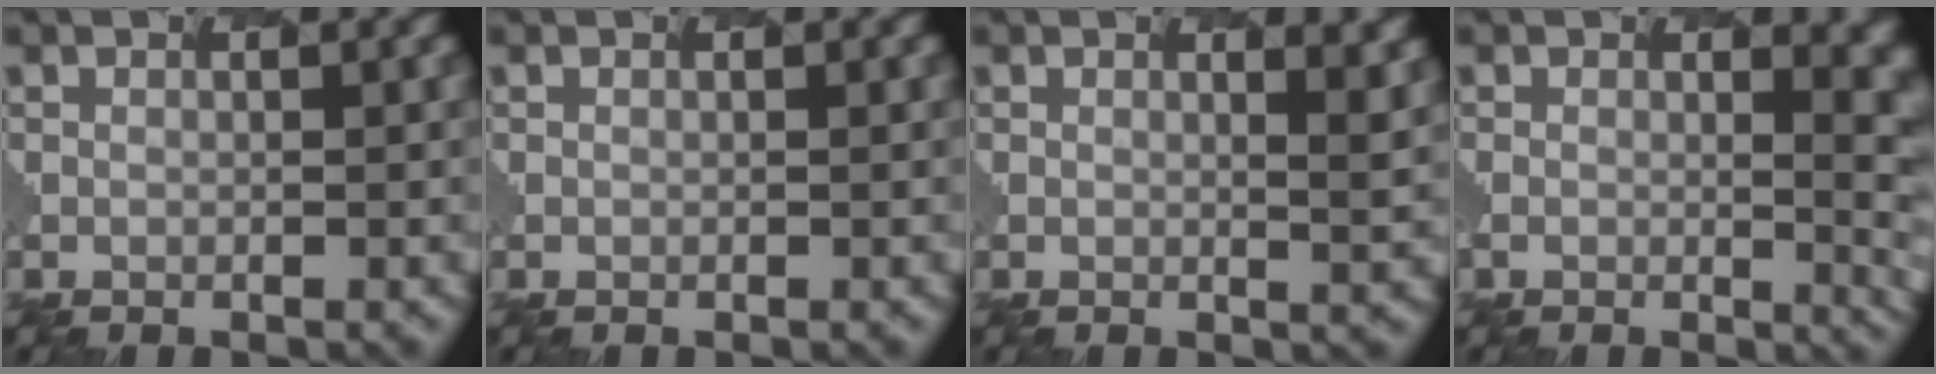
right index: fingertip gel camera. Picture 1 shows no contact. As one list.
[{"total": 0.0}, {"total": 1.5, "force": [1.4, -0.5, 0.2], "torque": [-0.005, 0.020, -0.008]}, {"total": 5.0, "force": [0.7, 2.1, 4.5], "torque": [-0.015, 0.012, -0.010]}]